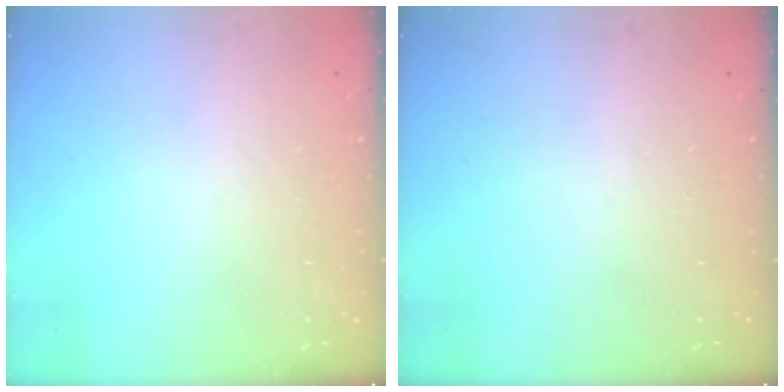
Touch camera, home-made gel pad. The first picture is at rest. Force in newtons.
{"total": 0.0}